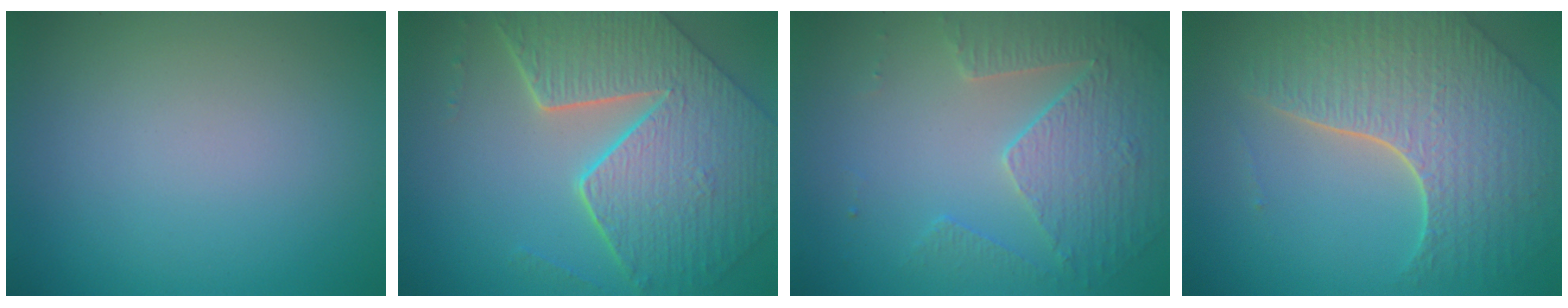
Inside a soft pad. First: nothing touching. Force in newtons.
{"total": 9.2, "press": 6.6, "slide": 6.4}
{"total": 3.8, "press": 3.5, "slide": 1.4}
{"total": 7.6, "press": 5.5, "slide": 5.2}